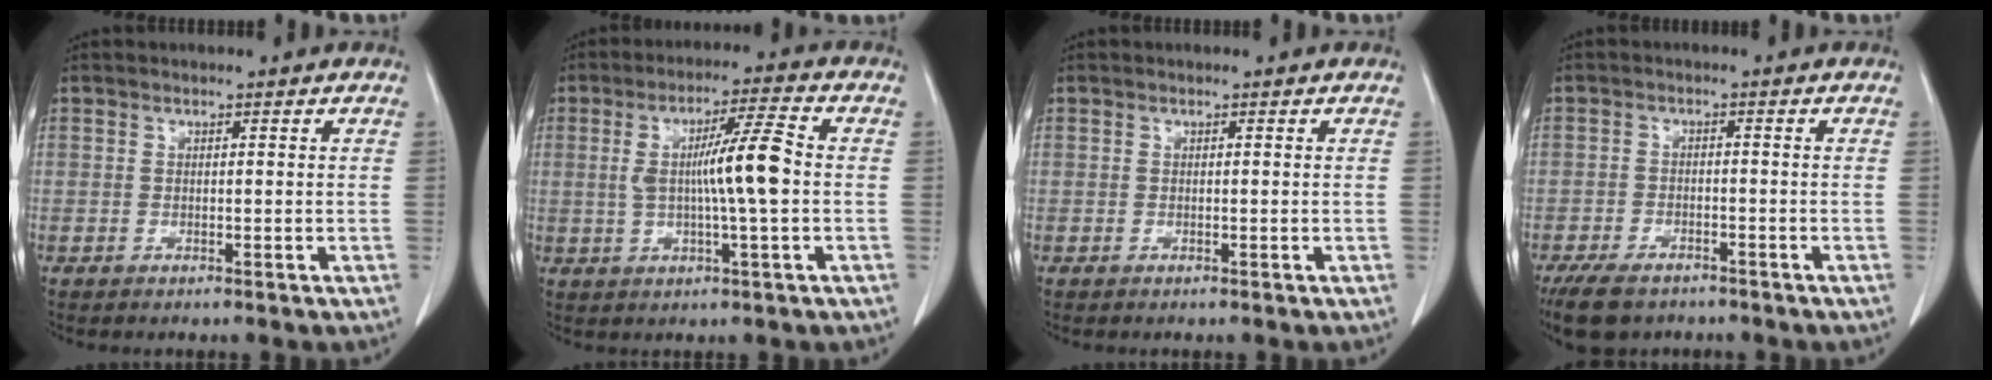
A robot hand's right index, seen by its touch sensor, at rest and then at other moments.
{"total": 9.1, "force": [0.1, 0.3, 9.1], "torque": [-0.162, 0.010, -0.002]}
{"total": 0.0}
{"total": 7.4, "force": [-5.7, 3.3, 3.5], "torque": [-0.057, -0.006, -0.088]}